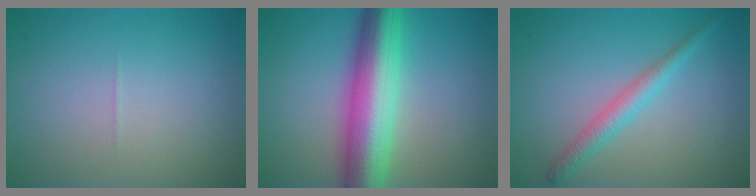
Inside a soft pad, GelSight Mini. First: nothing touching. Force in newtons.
{"total": 9.5, "press": 9.5, "slide": 0.2}
{"total": 2.4, "press": 2.4, "slide": 0.1}